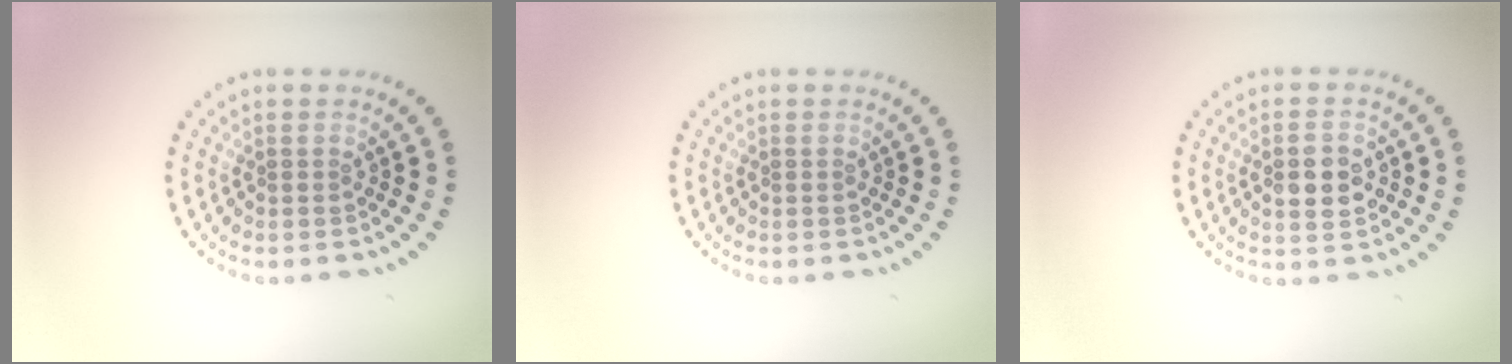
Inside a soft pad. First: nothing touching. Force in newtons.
{"total": 0.0}
{"total": 3.7, "press": 3.6, "slide": 0.2}